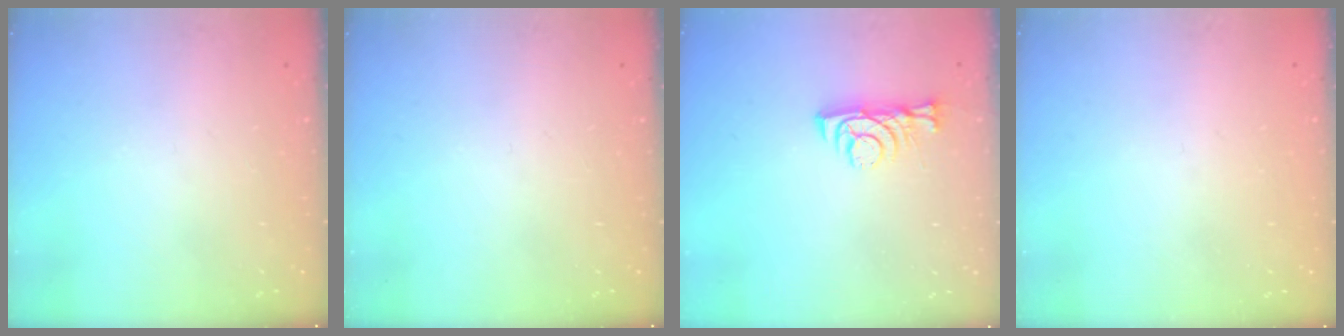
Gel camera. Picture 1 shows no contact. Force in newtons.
{"total": 0.0}
{"total": 5.3, "press": 5.2, "slide": 0.7}
{"total": 0.8, "press": 0.8, "slide": 0.1}